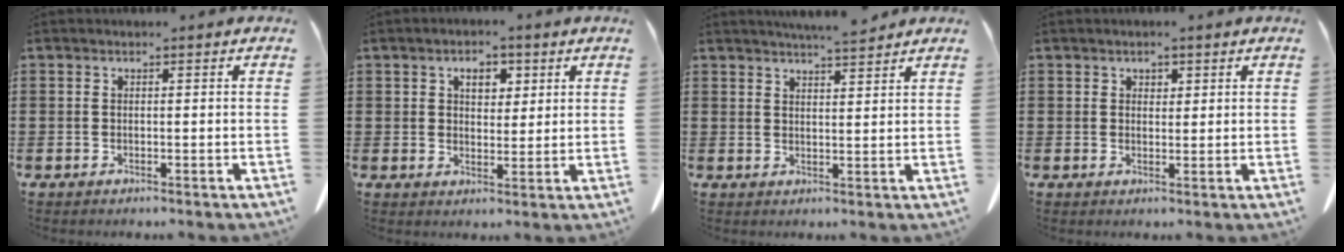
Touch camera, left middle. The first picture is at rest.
{"total": 4.2, "force": [2.1, 2.4, 2.6], "torque": [-0.036, 0.005, 0.030]}
{"total": 4.0, "force": [3.8, 0.1, 1.2], "torque": [-0.034, -0.008, 0.070]}
{"total": 1.3, "force": [1.0, 0.7, 0.3], "torque": [-0.001, -0.001, 0.017]}